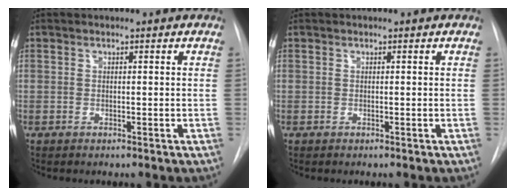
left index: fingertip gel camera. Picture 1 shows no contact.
{"total": 0.0}